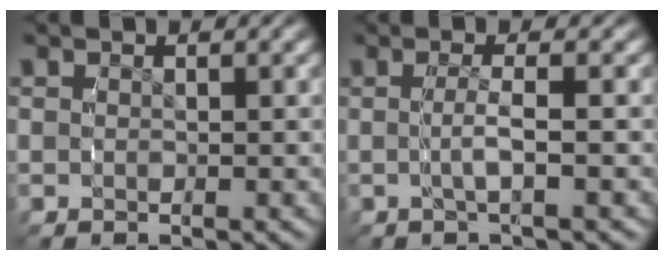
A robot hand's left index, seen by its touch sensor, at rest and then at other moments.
{"total": 1.8, "force": [-0.4, -0.7, 1.6], "torque": [-0.029, 0.006, -0.012]}